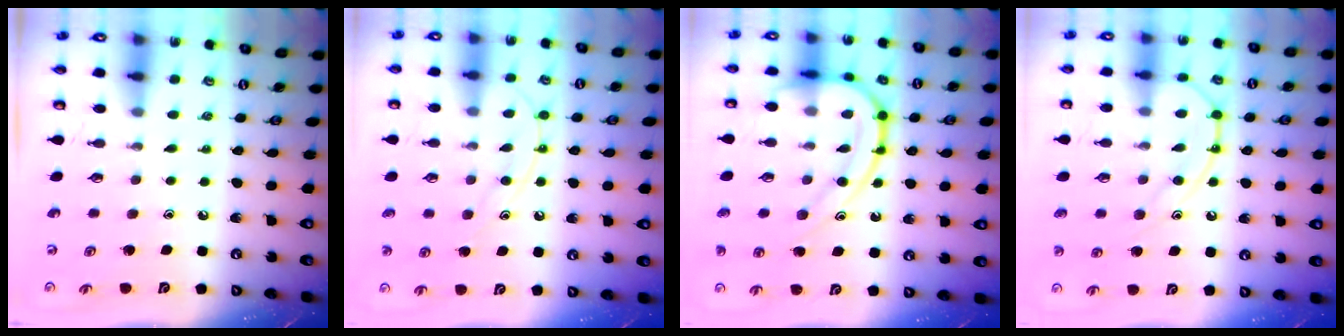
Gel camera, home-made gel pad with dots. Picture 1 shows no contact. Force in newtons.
{"total": 11.9, "press": 11.8, "slide": 1.1}
{"total": 16.5, "press": 16.5, "slide": 0.8}
{"total": 12.1, "press": 12.1, "slide": 1.2}